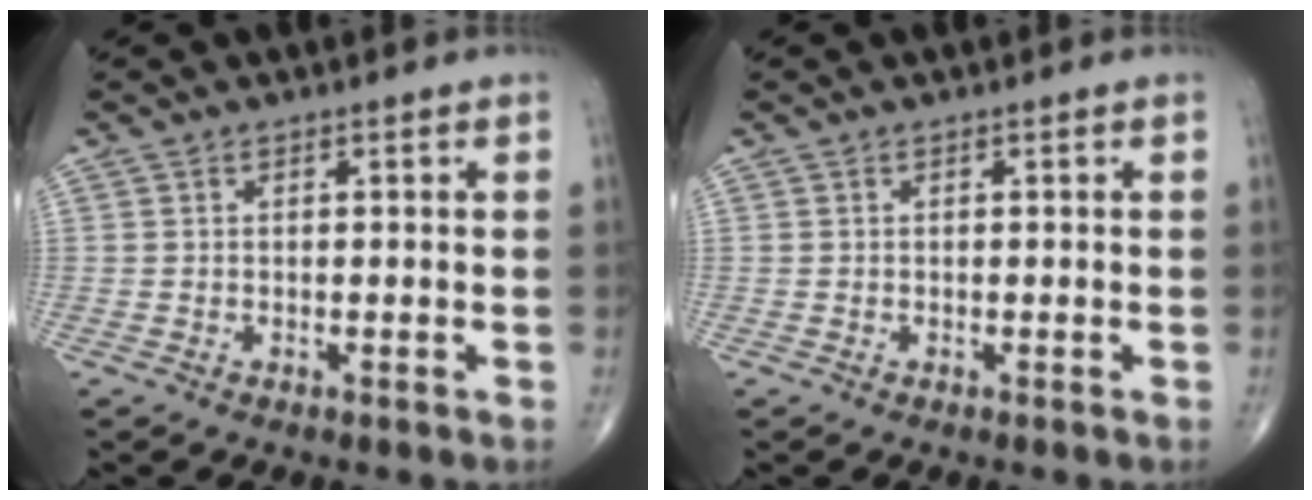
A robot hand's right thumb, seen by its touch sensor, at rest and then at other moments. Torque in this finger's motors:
{"motor_torque": [-0.06, 0.04, 0.00, -0.05, 0.01]}